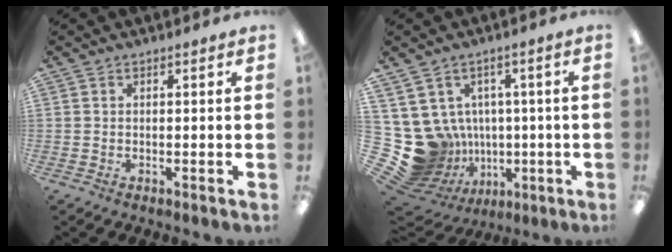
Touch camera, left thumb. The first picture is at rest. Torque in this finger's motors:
{"motor_torque": [-0.13, 0.22, 0.32, -0.37, 0.00]}